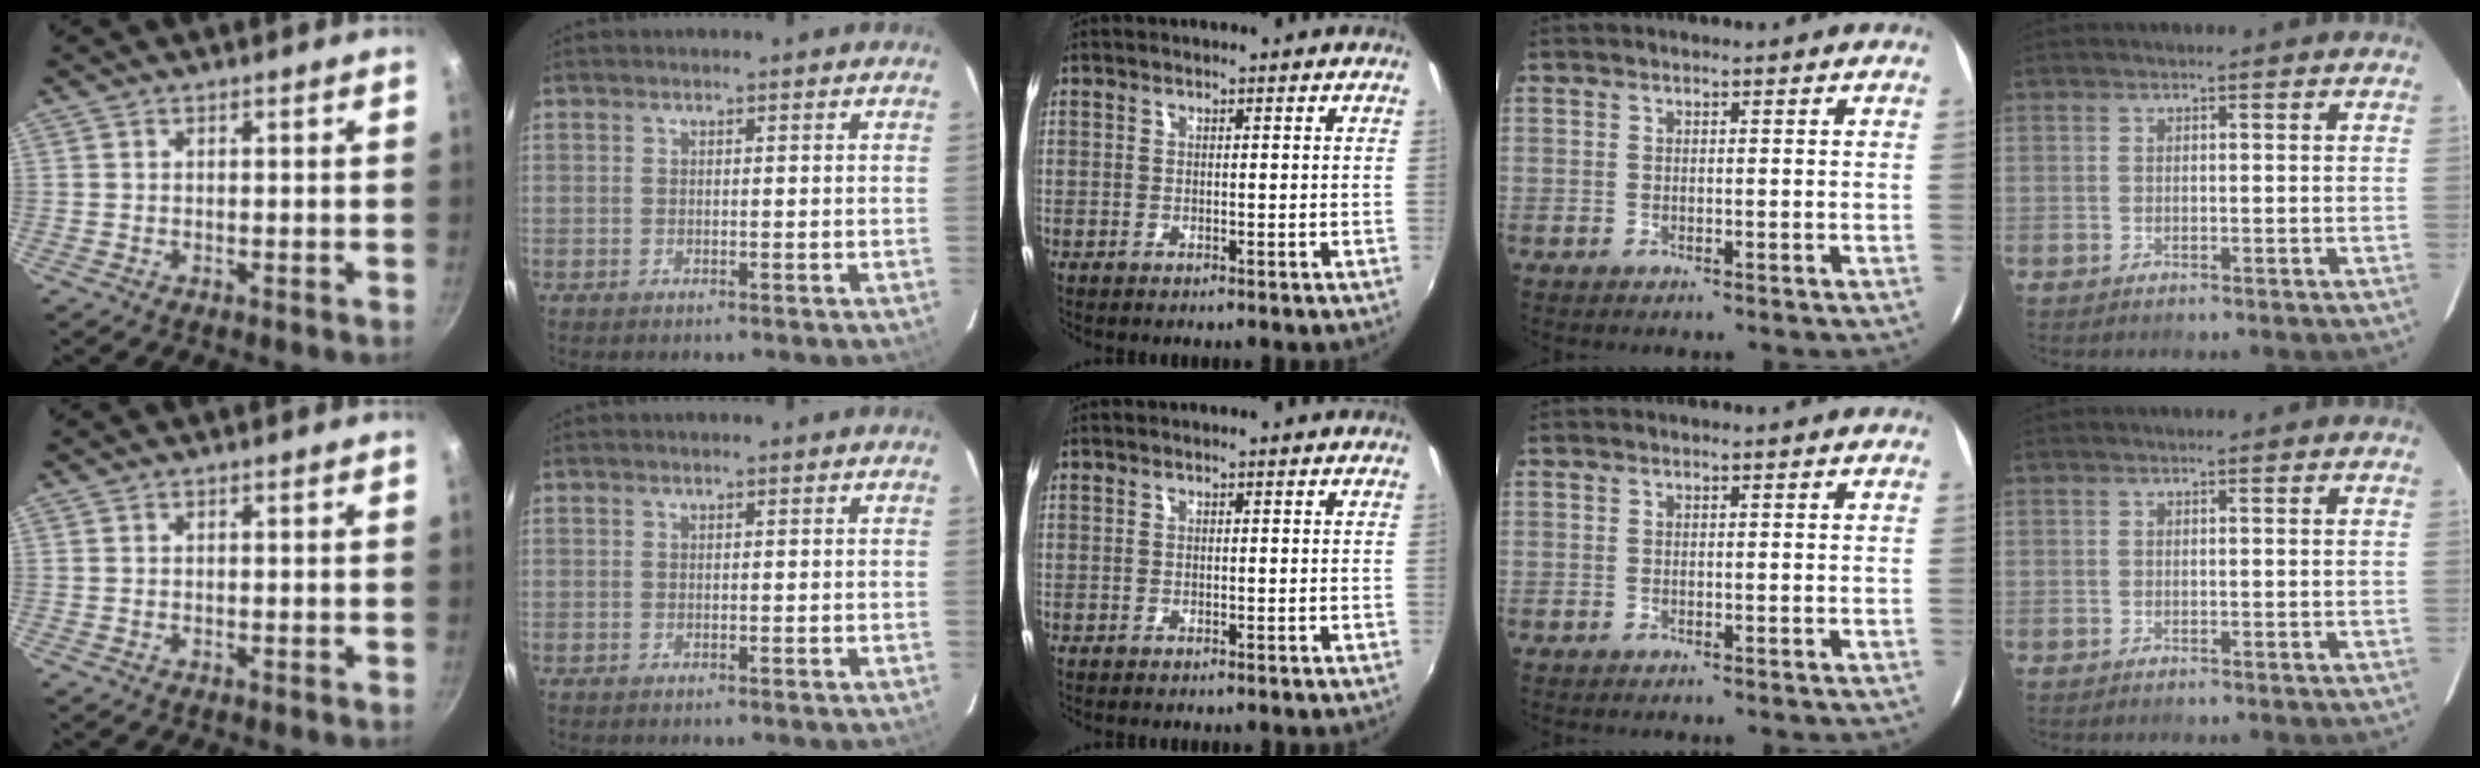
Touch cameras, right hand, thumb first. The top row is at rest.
{}